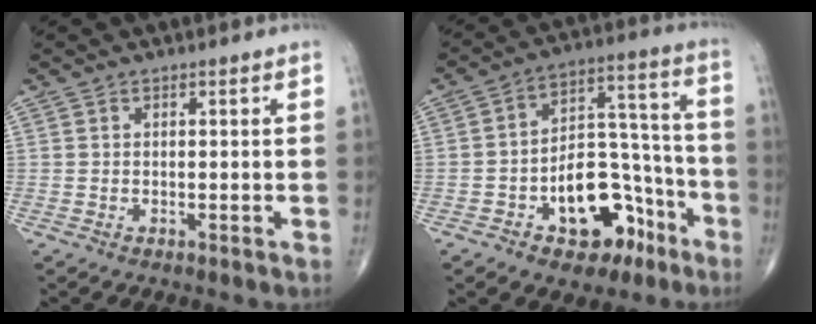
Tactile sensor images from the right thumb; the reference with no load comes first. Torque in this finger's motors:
{"motor_torque": [3.79, 1.22, 0.96, -1.15, 0.05]}